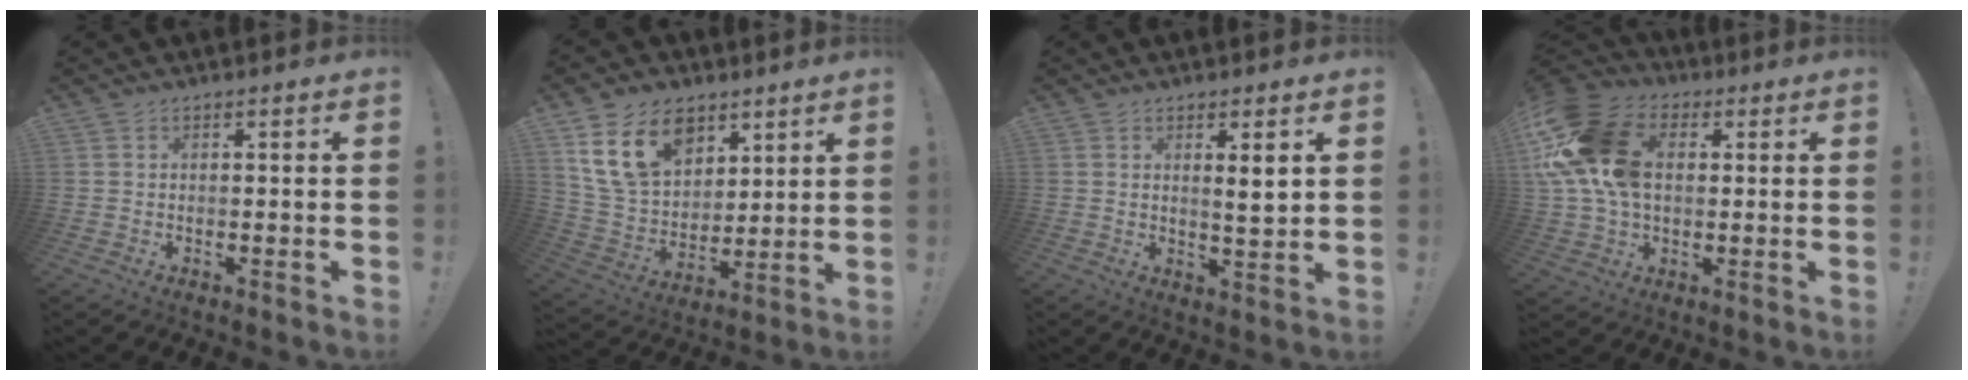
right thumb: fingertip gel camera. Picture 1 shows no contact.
{"total": 17.4, "force": [9.3, 11.7, 8.9], "torque": [-0.161, -0.042, 0.179]}
{"total": 4.7, "force": [2.0, 0.2, 4.3], "torque": [-0.055, -0.023, 0.025]}
{"total": 21.0, "force": [4.0, 14.8, 14.4], "torque": [-0.272, 0.005, 0.080]}